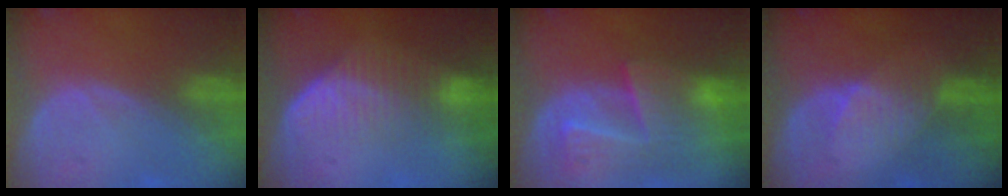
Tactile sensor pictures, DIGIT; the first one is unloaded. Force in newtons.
{"total": 7.2, "press": 6.1, "slide": 3.8}
{"total": 9.5, "press": 8.4, "slide": 4.4}
{"total": 3.5, "press": 3.5, "slide": 0.4}